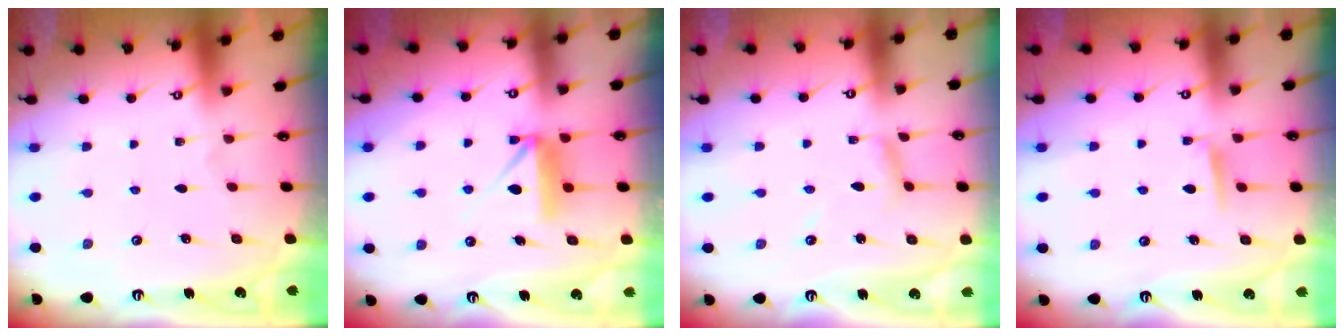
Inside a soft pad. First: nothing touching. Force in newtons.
{"total": 9.6, "press": 9.6, "slide": 0.3}
{"total": 4.4, "press": 4.4, "slide": 0.4}
{"total": 5.0, "press": 4.9, "slide": 0.6}